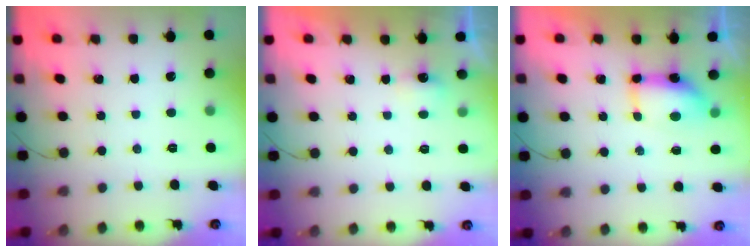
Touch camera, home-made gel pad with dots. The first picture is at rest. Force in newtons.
{"total": 2.4, "press": 2.3, "slide": 0.6}
{"total": 7.3, "press": 7.3, "slide": 0.7}